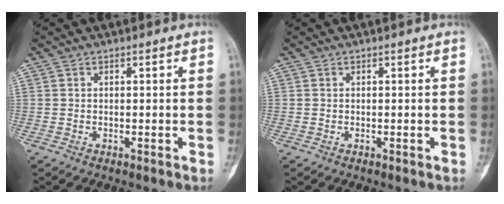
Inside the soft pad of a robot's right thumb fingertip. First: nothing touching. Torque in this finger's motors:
{"motor_torque": [0.18, 0.18, -0.02, 0.01, 0.00]}